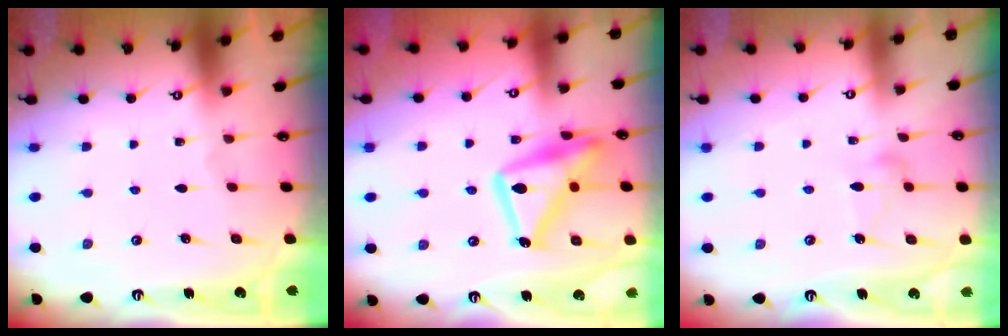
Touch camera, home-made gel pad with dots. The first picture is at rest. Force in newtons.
{"total": 18.9, "press": 18.8, "slide": 1.2}
{"total": 9.1, "press": 9.1, "slide": 0.1}